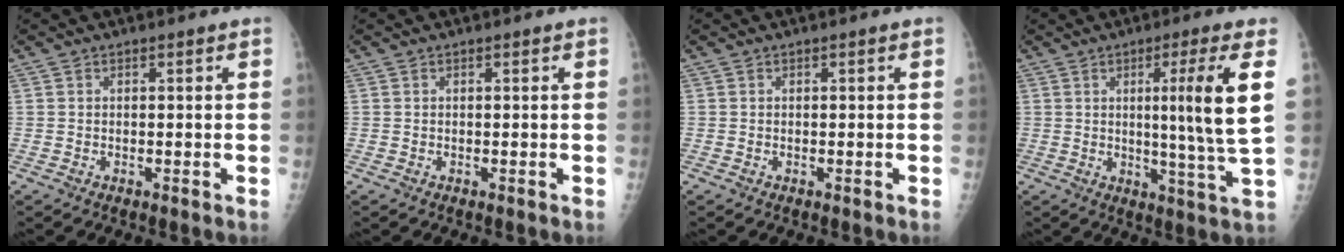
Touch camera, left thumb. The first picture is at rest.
{"total": 0.0}
{"total": 0.0}
{"total": 12.4, "force": [2.8, -1.1, 12.0], "torque": [-0.193, -0.030, 0.042]}